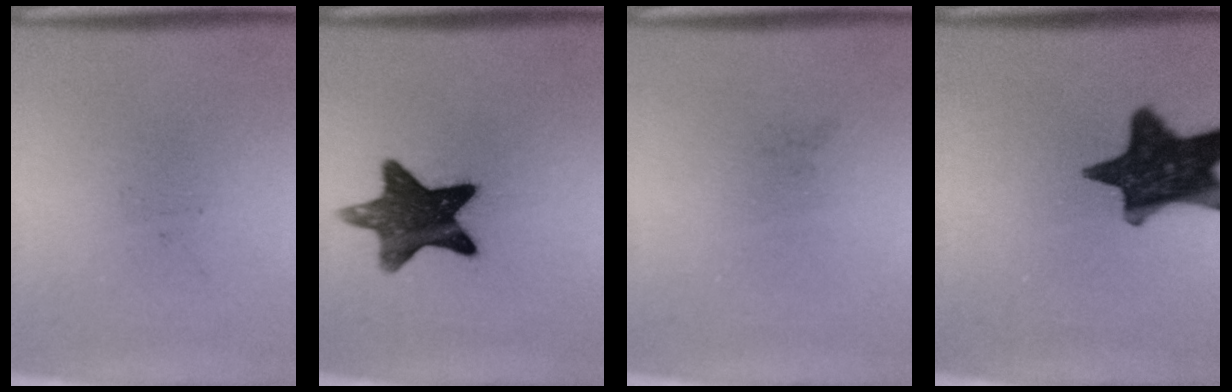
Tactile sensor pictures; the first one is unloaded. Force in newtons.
{"total": 12.4}
{"total": 0.0}
{"total": 15.1}